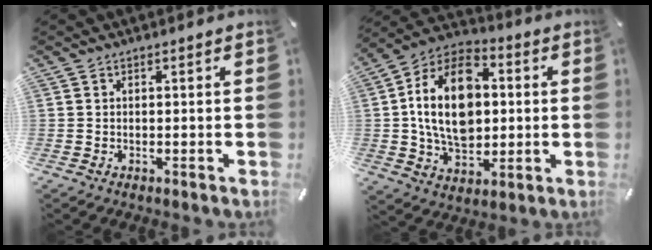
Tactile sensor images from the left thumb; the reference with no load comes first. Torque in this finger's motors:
{"motor_torque": [0.03, 2.09, 1.78, -0.99, 0.28]}